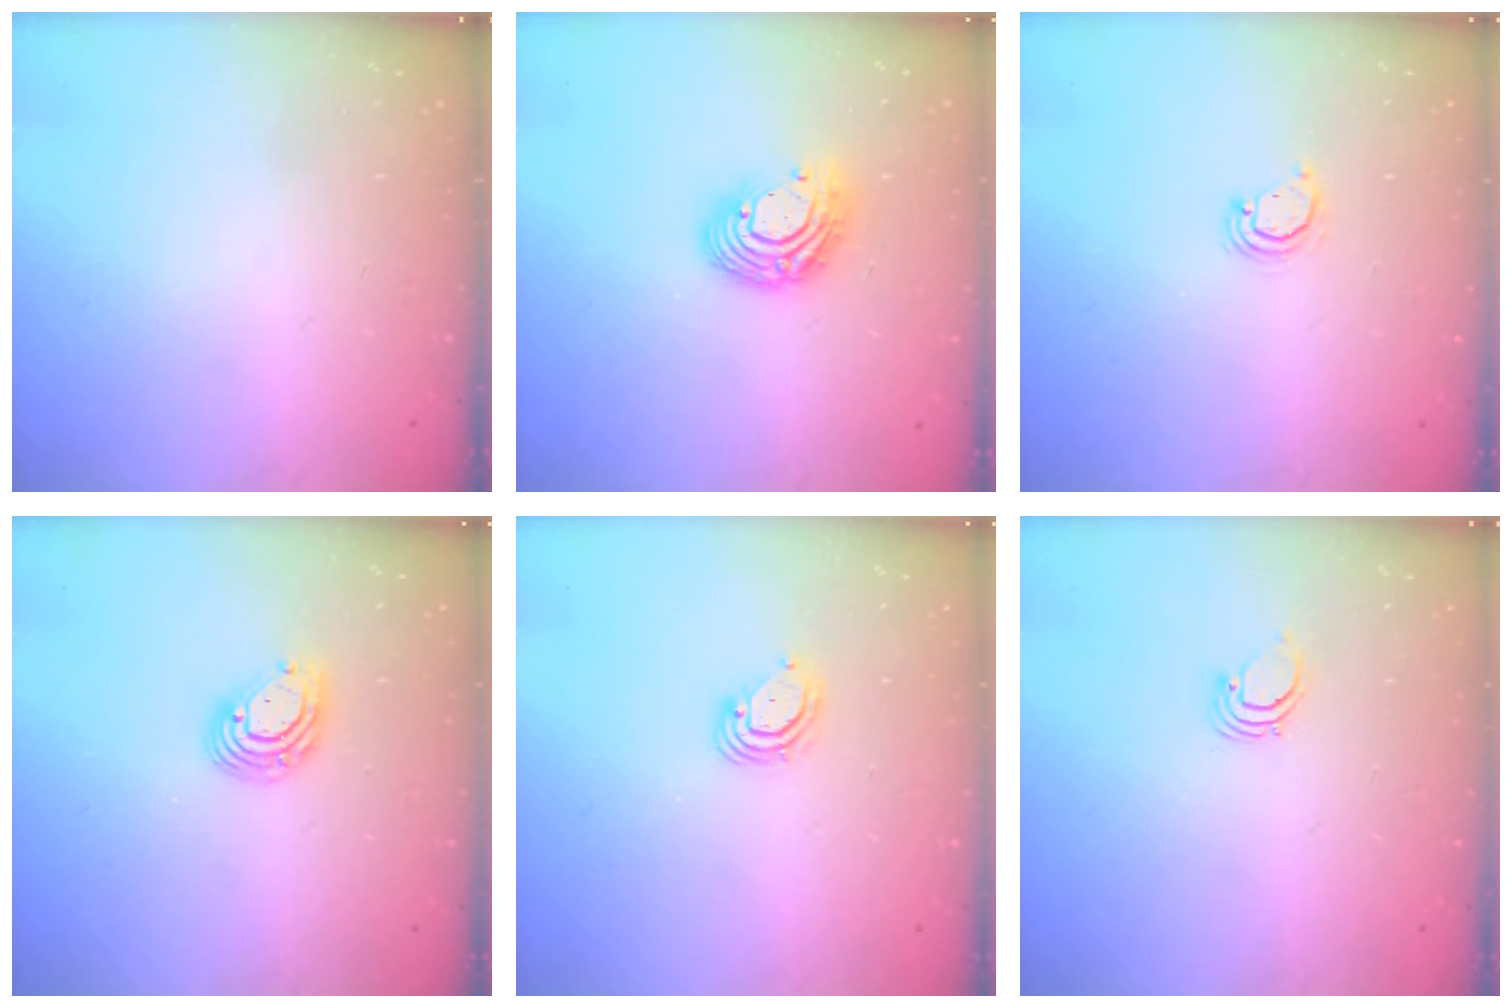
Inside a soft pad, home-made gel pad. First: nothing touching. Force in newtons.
{"total": 10.5, "press": 10.4, "slide": 0.8}
{"total": 2.2, "press": 2.2, "slide": 0.3}
{"total": 7.9, "press": 7.8, "slide": 1.5}
{"total": 4.4, "press": 4.4, "slide": 0.4}
{"total": 1.9, "press": 1.9, "slide": 0.1}